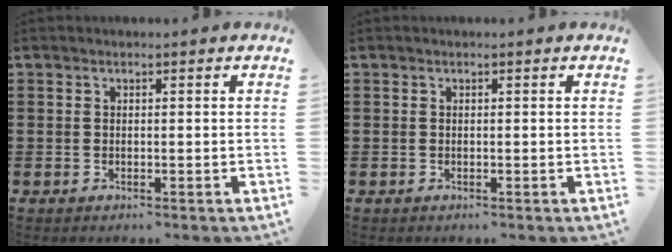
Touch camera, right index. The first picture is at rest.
{"total": 0.0}